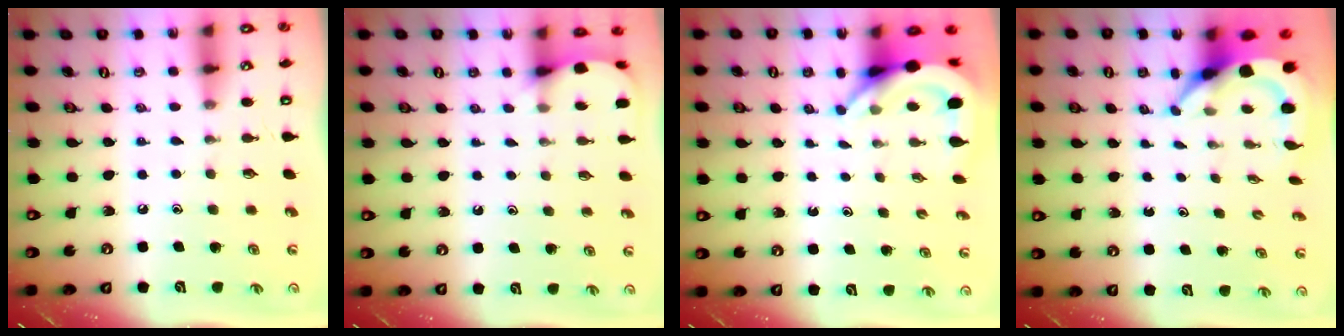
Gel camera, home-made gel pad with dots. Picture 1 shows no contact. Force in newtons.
{"total": 4.6, "press": 4.5, "slide": 0.5}
{"total": 5.2, "press": 5.2, "slide": 0.4}
{"total": 5.2, "press": 5.1, "slide": 0.7}